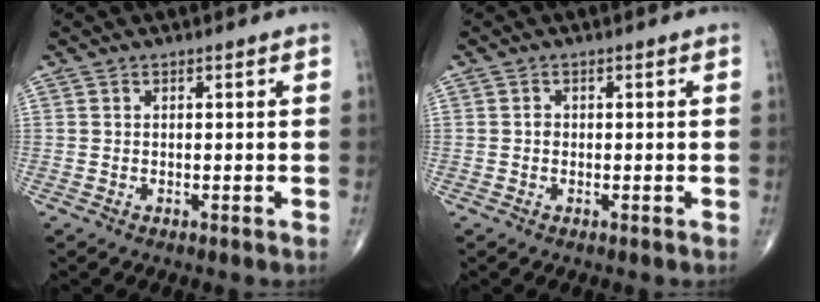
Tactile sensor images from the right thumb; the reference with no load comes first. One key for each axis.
{"total": 0.9, "fx": -0.1, "fy": 0.7, "fz": 0.4, "tx": -0.003, "ty": 0.003, "tz": -0.004}